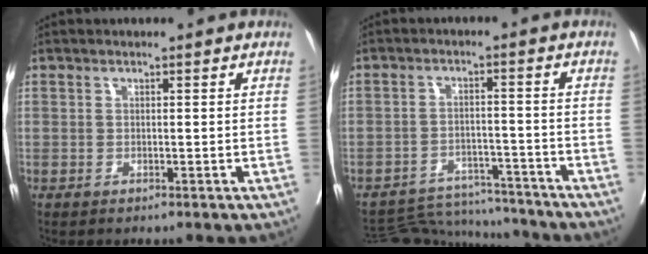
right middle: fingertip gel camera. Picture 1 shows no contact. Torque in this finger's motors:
{"motor_torque": [-0.68, -0.76, -0.22, -0.08]}